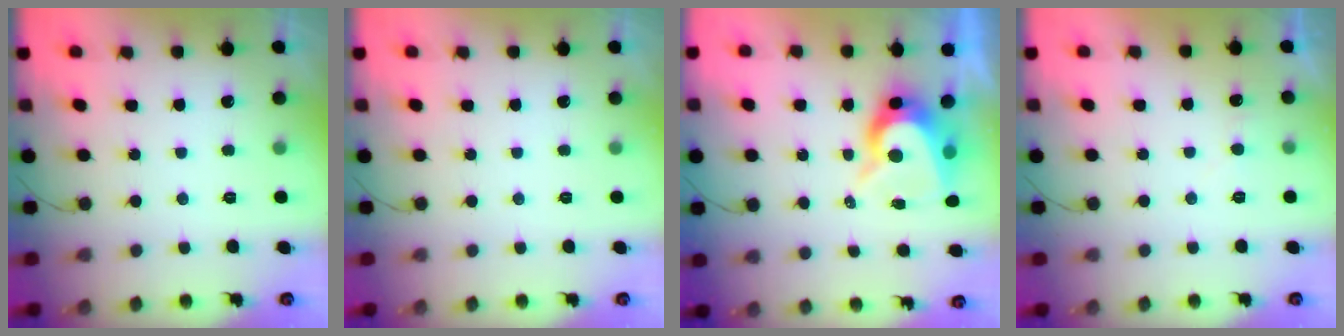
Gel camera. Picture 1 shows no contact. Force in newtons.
{"total": 0.0}
{"total": 8.7, "press": 8.6, "slide": 0.9}
{"total": 3.9, "press": 3.8, "slide": 0.5}